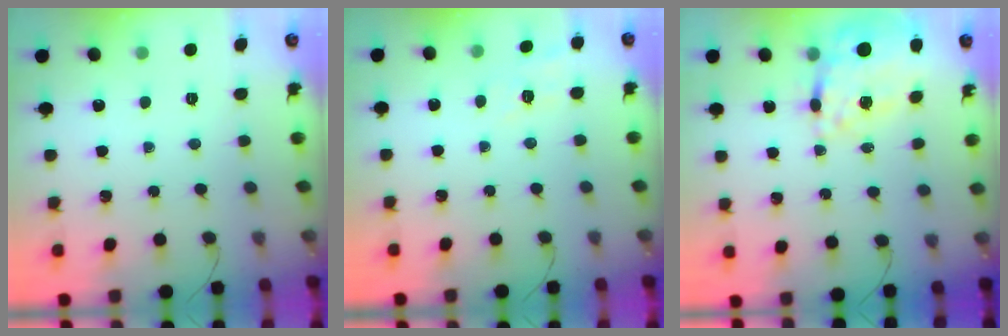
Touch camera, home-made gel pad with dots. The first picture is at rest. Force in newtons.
{"total": 10.4, "press": 10.1, "slide": 2.3}
{"total": 18.6, "press": 18.2, "slide": 3.7}